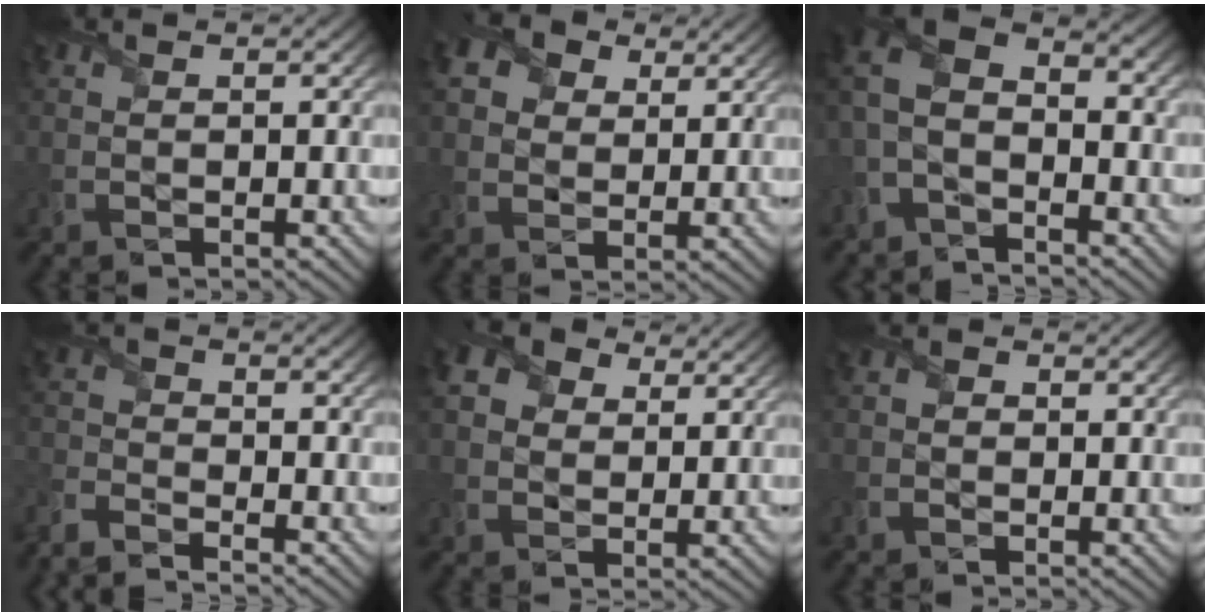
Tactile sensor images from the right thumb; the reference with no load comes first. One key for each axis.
{"total": 8.6, "fx": 4.8, "fy": 5.6, "fz": 4.4, "tx": -0.133, "ty": 0.020, "tz": 0.083}
{"total": 7.5, "fx": -2.1, "fy": 4.4, "fz": 5.7, "tx": -0.139, "ty": 0.003, "tz": -0.052}
{"total": 4.9, "fx": -4.7, "fy": 0.8, "fz": 1.3, "tx": -0.038, "ty": -0.013, "tz": -0.110}
{"total": 7.6, "fx": 4.2, "fy": 4.9, "fz": 4.0, "tx": -0.119, "ty": 0.015, "tz": 0.071}
{"total": 1.9, "fx": -0.2, "fy": 1.7, "fz": 0.7, "tx": -0.020, "ty": 0.002, "tz": -0.012}